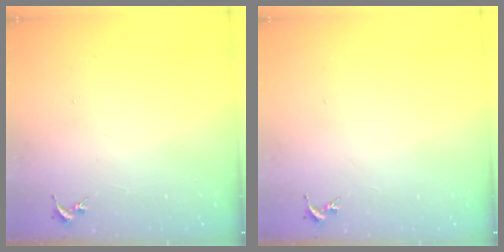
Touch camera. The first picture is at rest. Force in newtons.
{"total": 0.0}